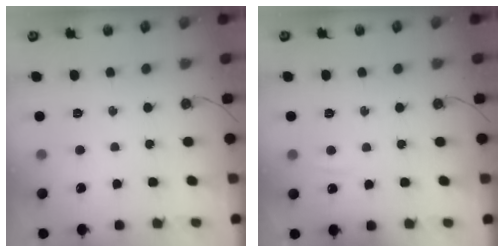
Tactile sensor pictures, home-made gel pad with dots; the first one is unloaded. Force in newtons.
{"total": 2.8, "press": 2.8, "slide": 0.5}